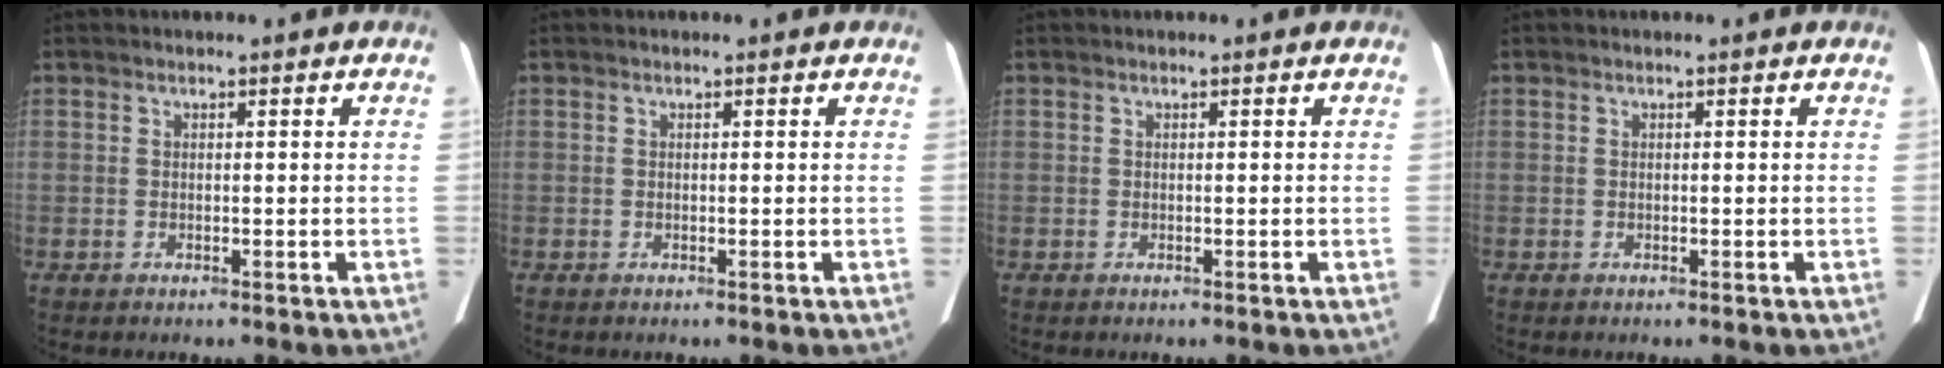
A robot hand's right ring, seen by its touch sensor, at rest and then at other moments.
{"total": 0.0}
{"total": 0.0}
{"total": 0.0}